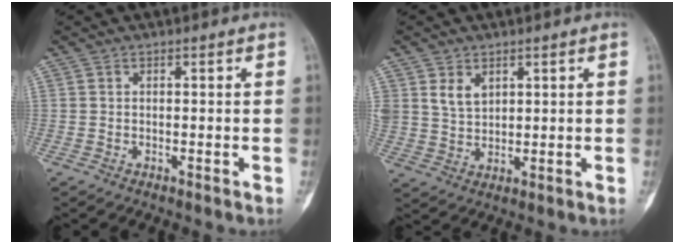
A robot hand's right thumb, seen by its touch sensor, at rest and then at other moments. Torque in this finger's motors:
{"motor_torque": [-0.10, 0.33, 0.64, 0.32, 0.14]}